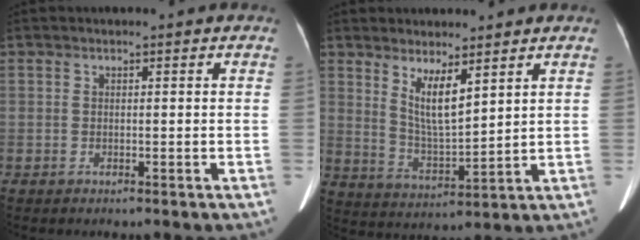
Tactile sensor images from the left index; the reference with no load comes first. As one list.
[{"total": 7.1, "force": [3.8, 1.1, 5.8], "torque": [-0.113, -0.026, 0.082]}]